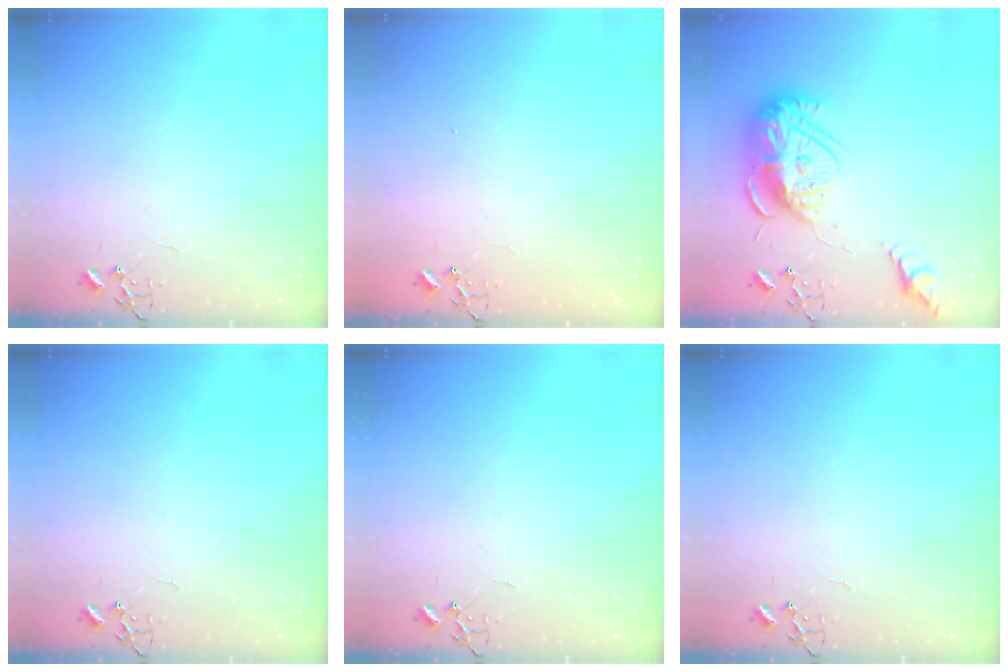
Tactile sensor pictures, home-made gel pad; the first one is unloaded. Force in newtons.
{"total": 1.3, "press": 1.2, "slide": 0.1}
{"total": 17.0, "press": 16.9, "slide": 1.5}
{"total": 0.0}
{"total": 0.0}
{"total": 0.0}